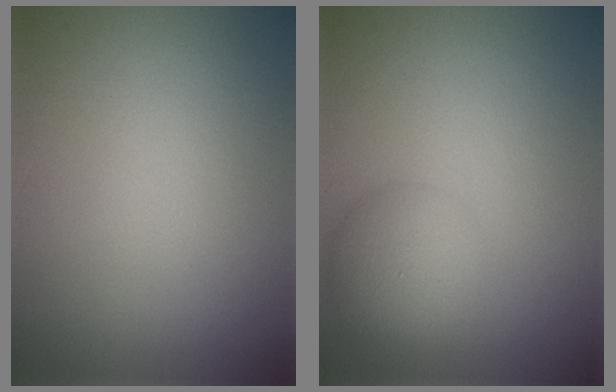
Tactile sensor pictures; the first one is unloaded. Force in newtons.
{"total": 3.8, "press": 3.8, "slide": 0.1}